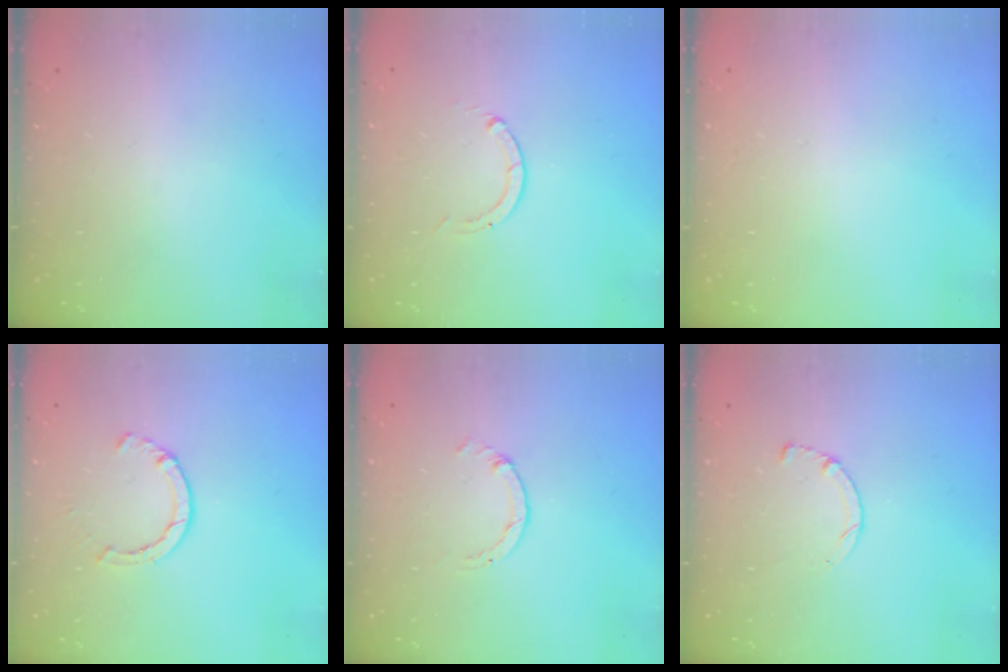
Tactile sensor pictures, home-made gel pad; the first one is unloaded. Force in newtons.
{"total": 0.0}
{"total": 2.7, "press": 2.7, "slide": 0.2}
{"total": 4.0, "press": 4.0, "slide": 0.4}
{"total": 0.7, "press": 0.7, "slide": 0.2}
{"total": 2.5, "press": 2.5, "slide": 0.3}